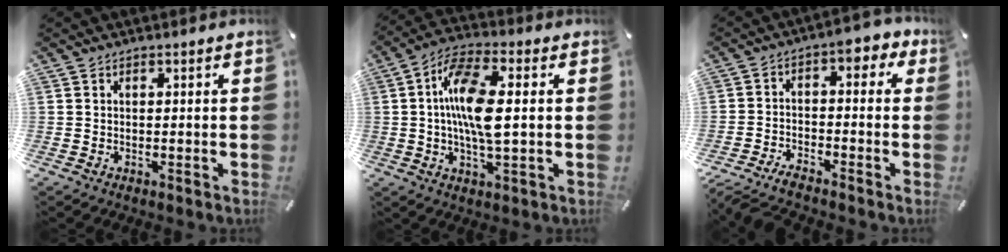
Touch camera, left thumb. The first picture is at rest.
{"total": 13.2, "force": [0.8, 4.5, 12.4], "torque": [-0.244, 0.001, 0.013]}
{"total": 5.9, "force": [-4.1, 3.0, 3.0], "torque": [-0.059, 0.016, -0.084]}